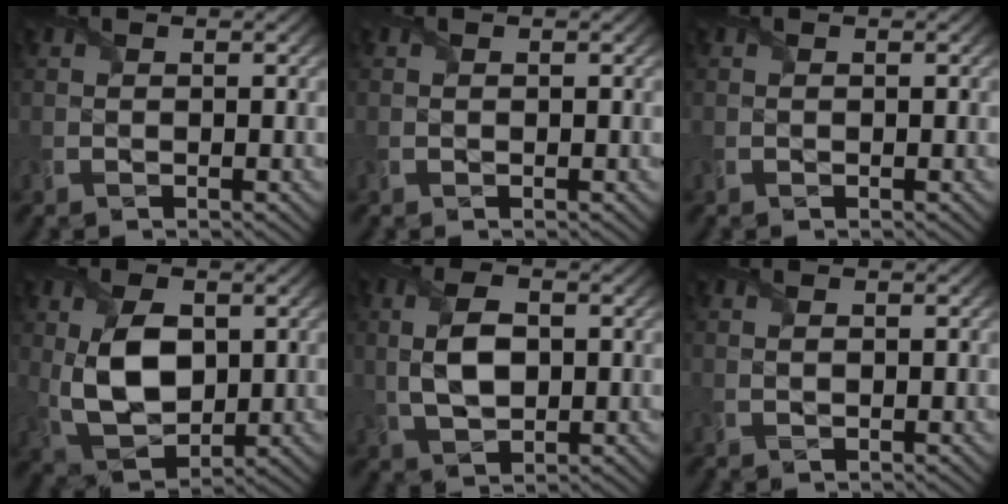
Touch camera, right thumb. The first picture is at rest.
{"total": 0.0}
{"total": 0.0}
{"total": 9.2, "force": [0.9, 5.6, 7.2], "torque": [-0.161, -0.006, 0.019]}
{"total": 6.0, "force": [0.3, 3.4, 5.0], "torque": [-0.114, 0.002, 0.005]}
{"total": 0.6, "force": [0.1, 0.3, 0.5], "torque": [-0.011, -0.001, 0.003]}